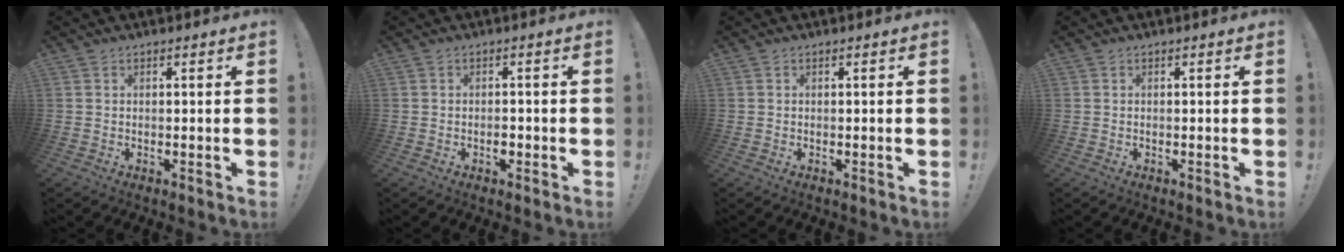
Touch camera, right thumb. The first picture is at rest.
{"total": 1.9, "force": [-1.0, 1.1, 1.3], "torque": [-0.012, 0.000, -0.019]}
{"total": 0.0}
{"total": 0.0}